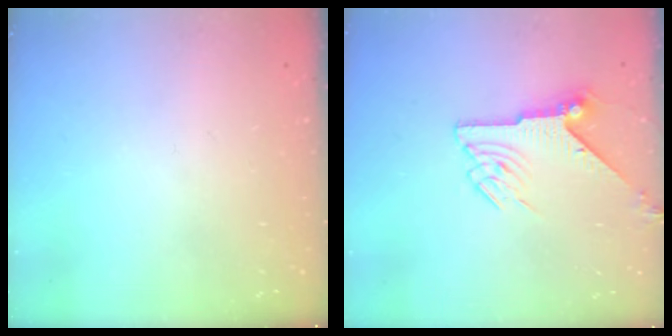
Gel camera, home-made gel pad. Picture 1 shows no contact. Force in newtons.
{"total": 8.3, "press": 8.3, "slide": 0.4}